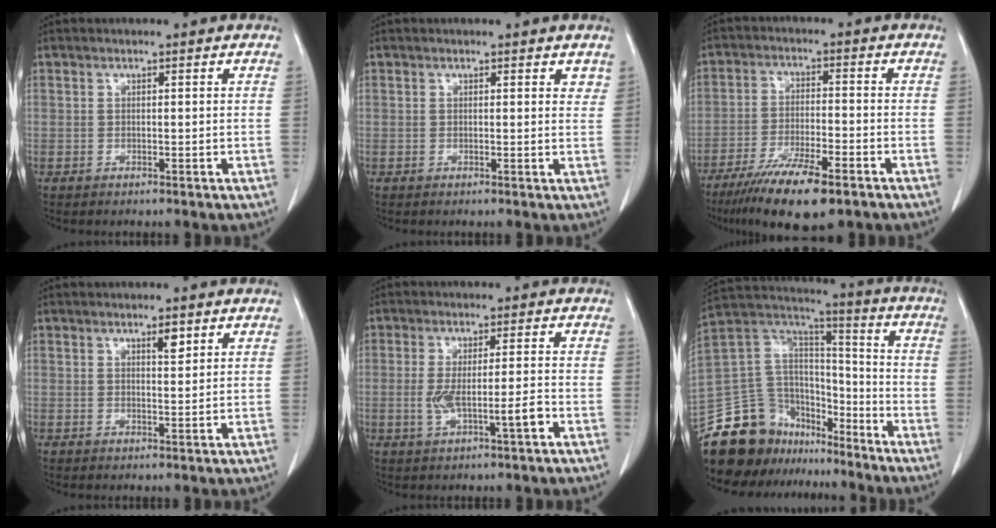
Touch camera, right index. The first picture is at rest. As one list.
[{"total": 1.5, "force": [1.1, 0.6, 0.7], "torque": [-0.001, -0.002, 0.007]}, {"total": 12.0, "force": [-8.3, 2.2, 8.4], "torque": [-0.144, -0.026, -0.137]}, {"total": 2.2, "force": [1.3, 0.7, 1.6], "torque": [-0.025, -0.005, 0.020]}, {"total": 5.7, "force": [-1.6, 0.4, 5.4], "torque": [-0.104, -0.001, -0.023]}, {"total": 20.0, "force": [-16.2, 10.4, 5.3], "torque": [-0.106, 0.072, -0.265]}]